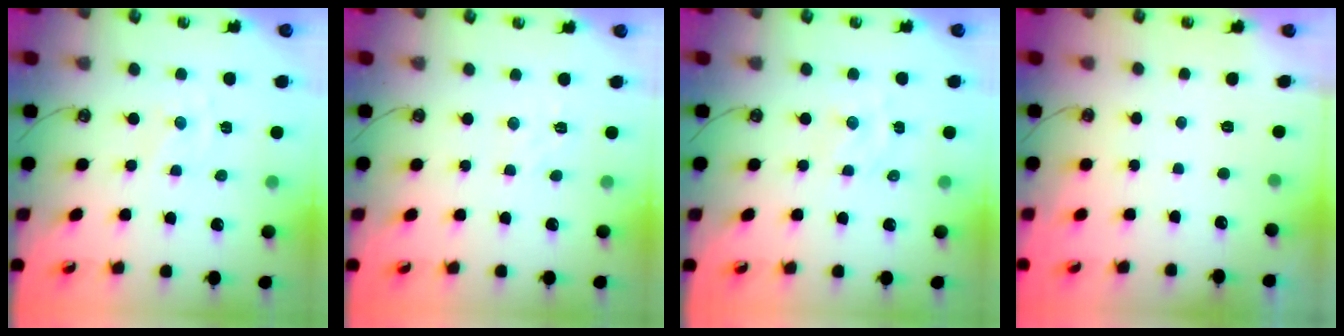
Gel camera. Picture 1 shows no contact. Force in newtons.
{"total": 3.2, "press": 3.2, "slide": 0.4}
{"total": 1.8, "press": 1.7, "slide": 0.4}
{"total": 0.0}